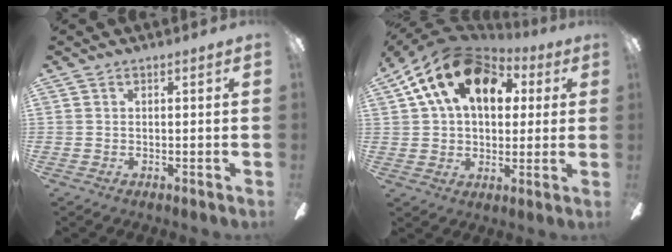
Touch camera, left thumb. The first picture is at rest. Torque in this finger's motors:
{"motor_torque": [0.48, 1.18, 1.38, -1.39, 0.27]}